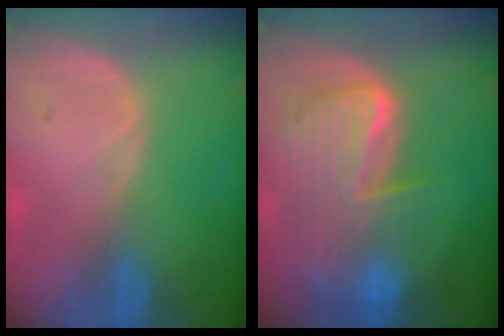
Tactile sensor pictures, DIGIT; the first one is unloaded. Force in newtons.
{"total": 10.1, "press": 8.7, "slide": 5.2}